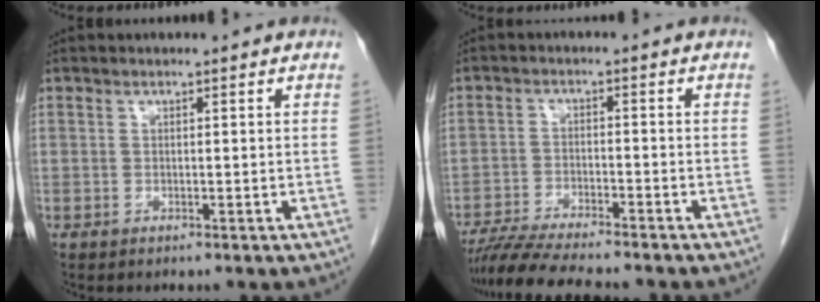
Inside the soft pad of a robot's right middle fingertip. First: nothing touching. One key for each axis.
{"total": 10.1, "fx": -8.9, "fy": 0.5, "fz": 4.7, "tx": -0.079, "ty": -0.022, "tz": -0.146}